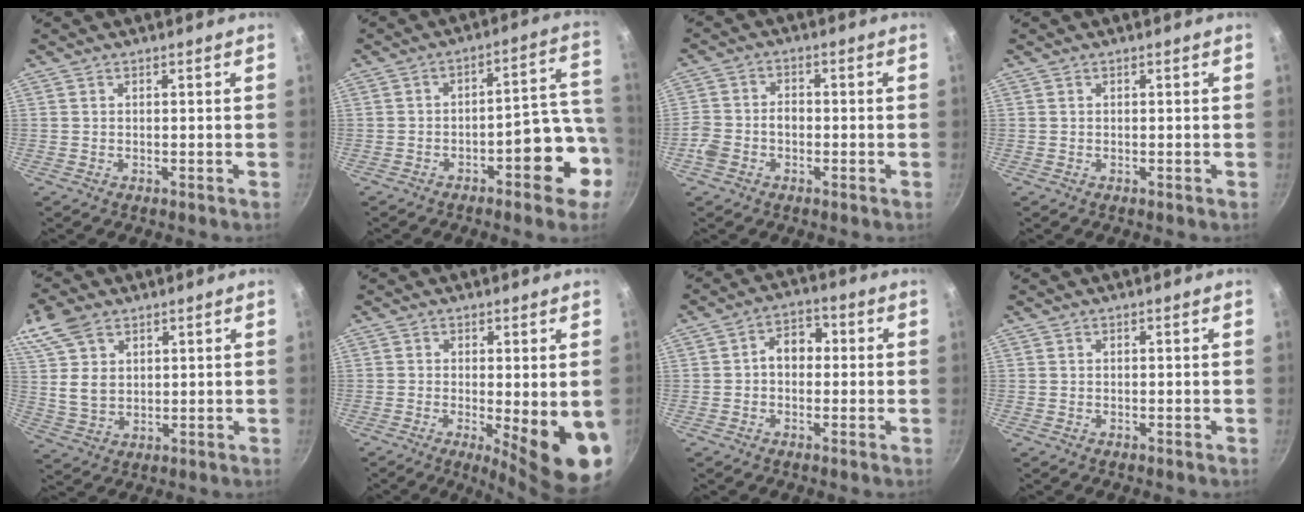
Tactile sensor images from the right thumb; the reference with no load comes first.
{"total": 11.4, "force": [-4.5, 4.8, 9.3], "torque": [-0.077, 0.065, -0.054]}
{"total": 5.3, "force": [-2.0, 3.9, 3.0], "torque": [-0.052, 0.027, -0.045]}
{"total": 0.0}
{"total": 10.3, "force": [5.3, 6.6, 5.9], "torque": [-0.096, -0.015, 0.109]}
{"total": 12.3, "force": [-2.6, 2.8, 11.7], "torque": [-0.141, -0.016, -0.026]}
{"total": 5.7, "force": [0.0, 4.3, 3.7], "torque": [-0.024, 0.020, -0.011]}
{"total": 0.0}